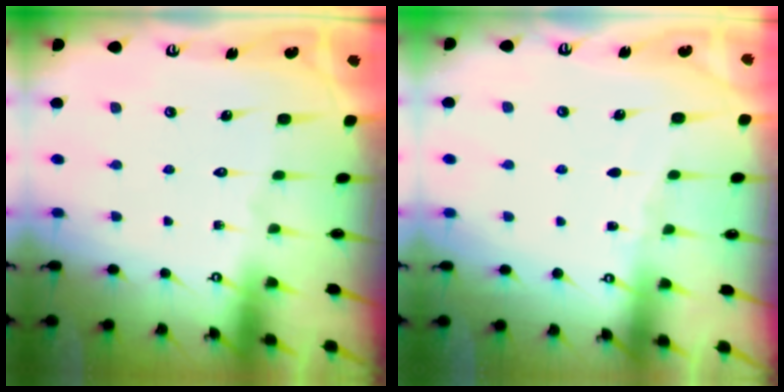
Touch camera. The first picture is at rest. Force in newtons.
{"total": 2.4, "press": 2.4, "slide": 0.3}